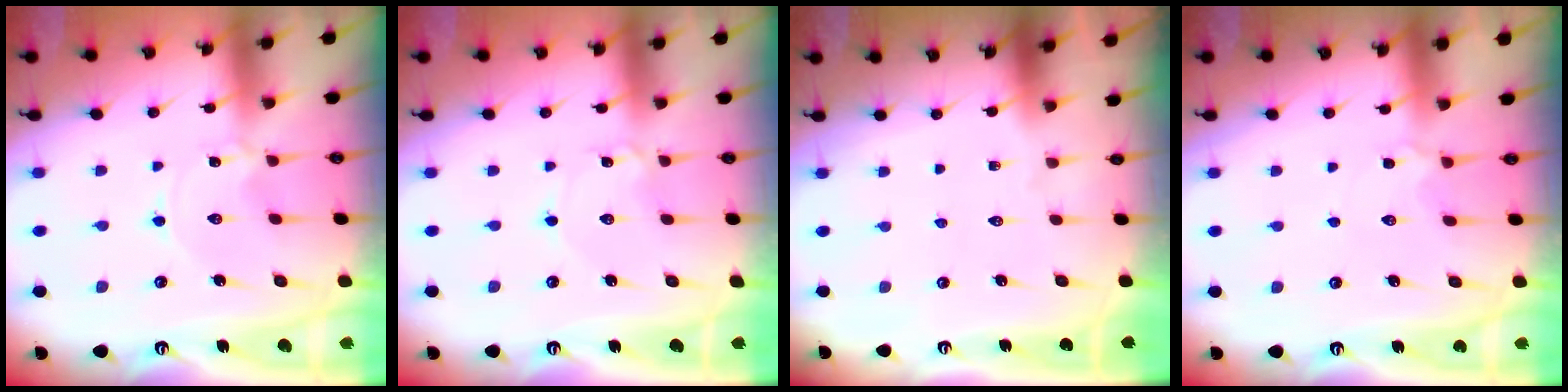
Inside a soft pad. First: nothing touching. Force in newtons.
{"total": 0.8, "press": 0.8, "slide": 0.0}
{"total": 0.0}
{"total": 2.8, "press": 2.7, "slide": 0.6}